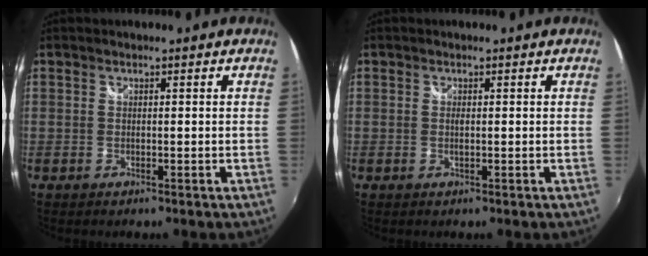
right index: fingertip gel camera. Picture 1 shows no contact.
{"total": 0.7, "force": [0.0, 0.1, 0.7], "torque": [-0.014, 0.000, -0.002]}